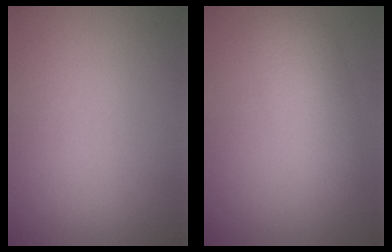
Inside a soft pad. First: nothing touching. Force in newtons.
{"total": 4.1, "press": 4.1, "slide": 0.3}